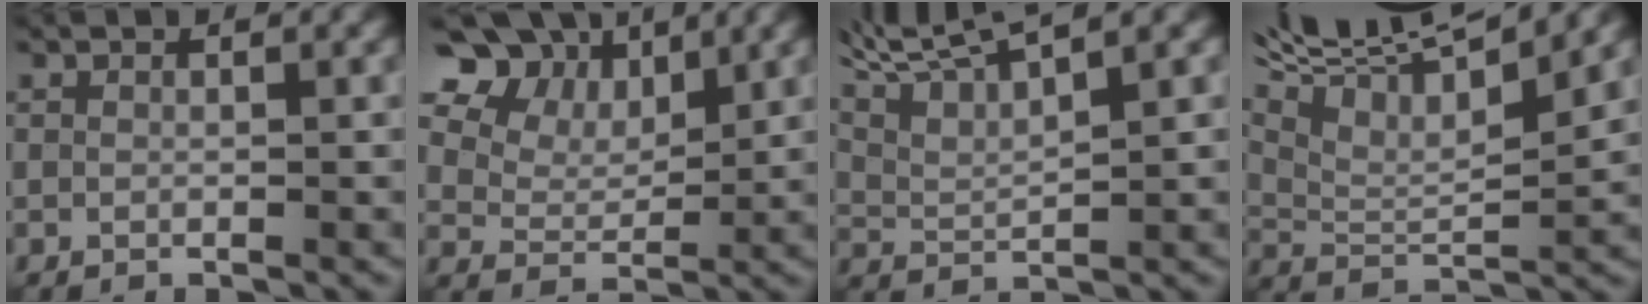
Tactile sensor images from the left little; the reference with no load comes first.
{"total": 10.7, "force": [5.8, 7.1, 5.5], "torque": [-0.117, 0.008, 0.113]}
{"total": 6.7, "force": [4.9, 1.4, 4.4], "torque": [-0.096, 0.020, 0.085]}
{"total": 12.2, "force": [7.5, 4.0, 8.8], "torque": [-0.175, 0.034, 0.127]}